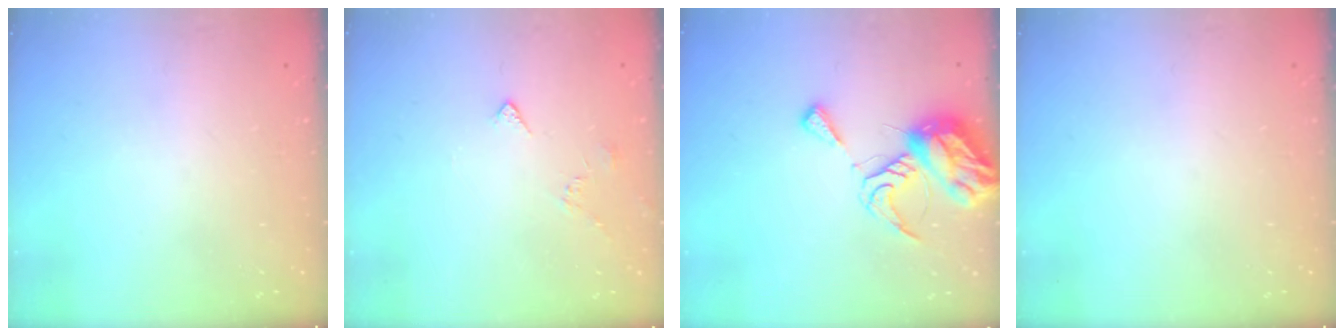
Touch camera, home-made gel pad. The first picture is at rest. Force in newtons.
{"total": 3.9, "press": 3.9, "slide": 0.6}
{"total": 9.8, "press": 9.7, "slide": 1.2}
{"total": 0.0}